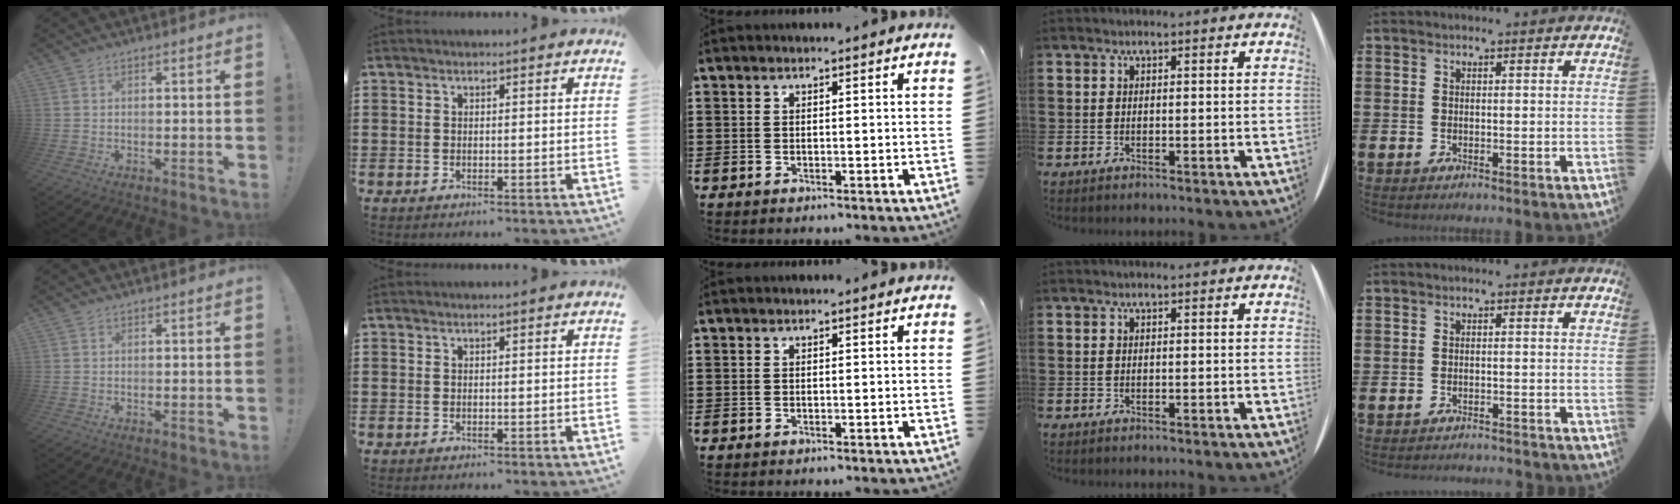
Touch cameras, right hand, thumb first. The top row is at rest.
{"little": {"total": 1.0, "force": [-1.0, 0.0, 0.0], "torque": [-0.002, 0.000, -0.020]}}